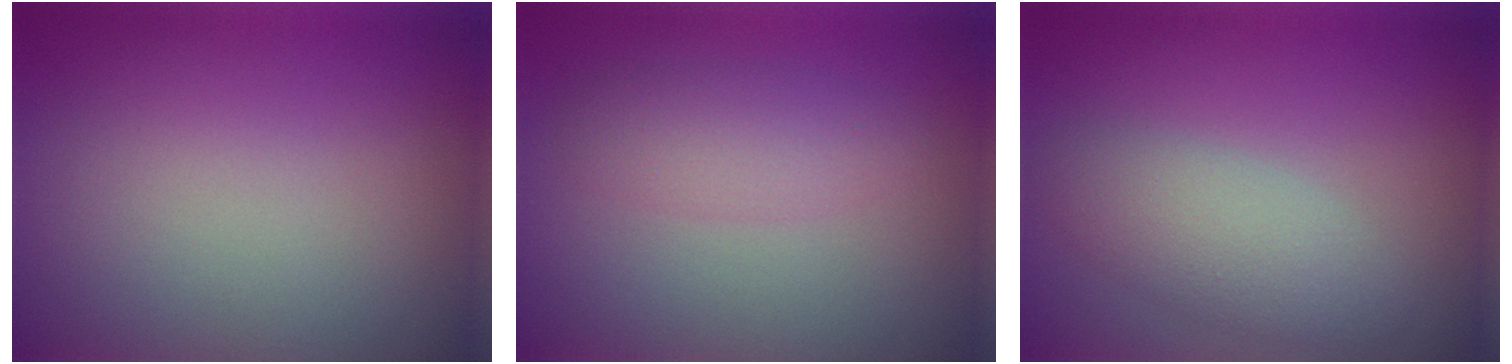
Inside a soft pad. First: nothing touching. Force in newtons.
{"total": 2.5, "press": 2.5, "slide": 0.2}
{"total": 3.5, "press": 3.5, "slide": 0.2}